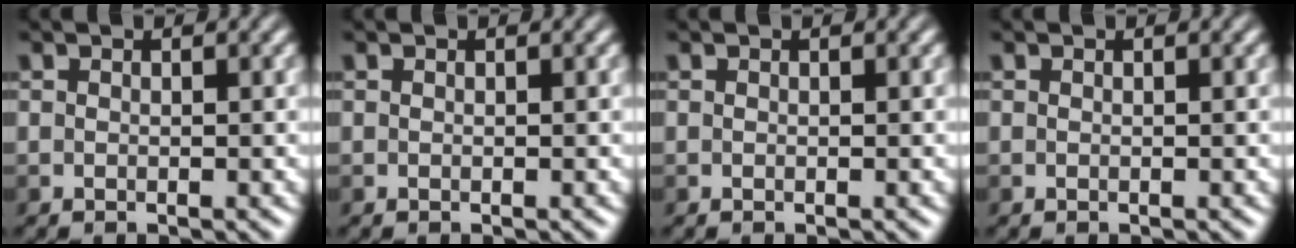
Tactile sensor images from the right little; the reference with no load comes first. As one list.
[{"total": 0.0}, {"total": 0.0}, {"total": 0.0}]